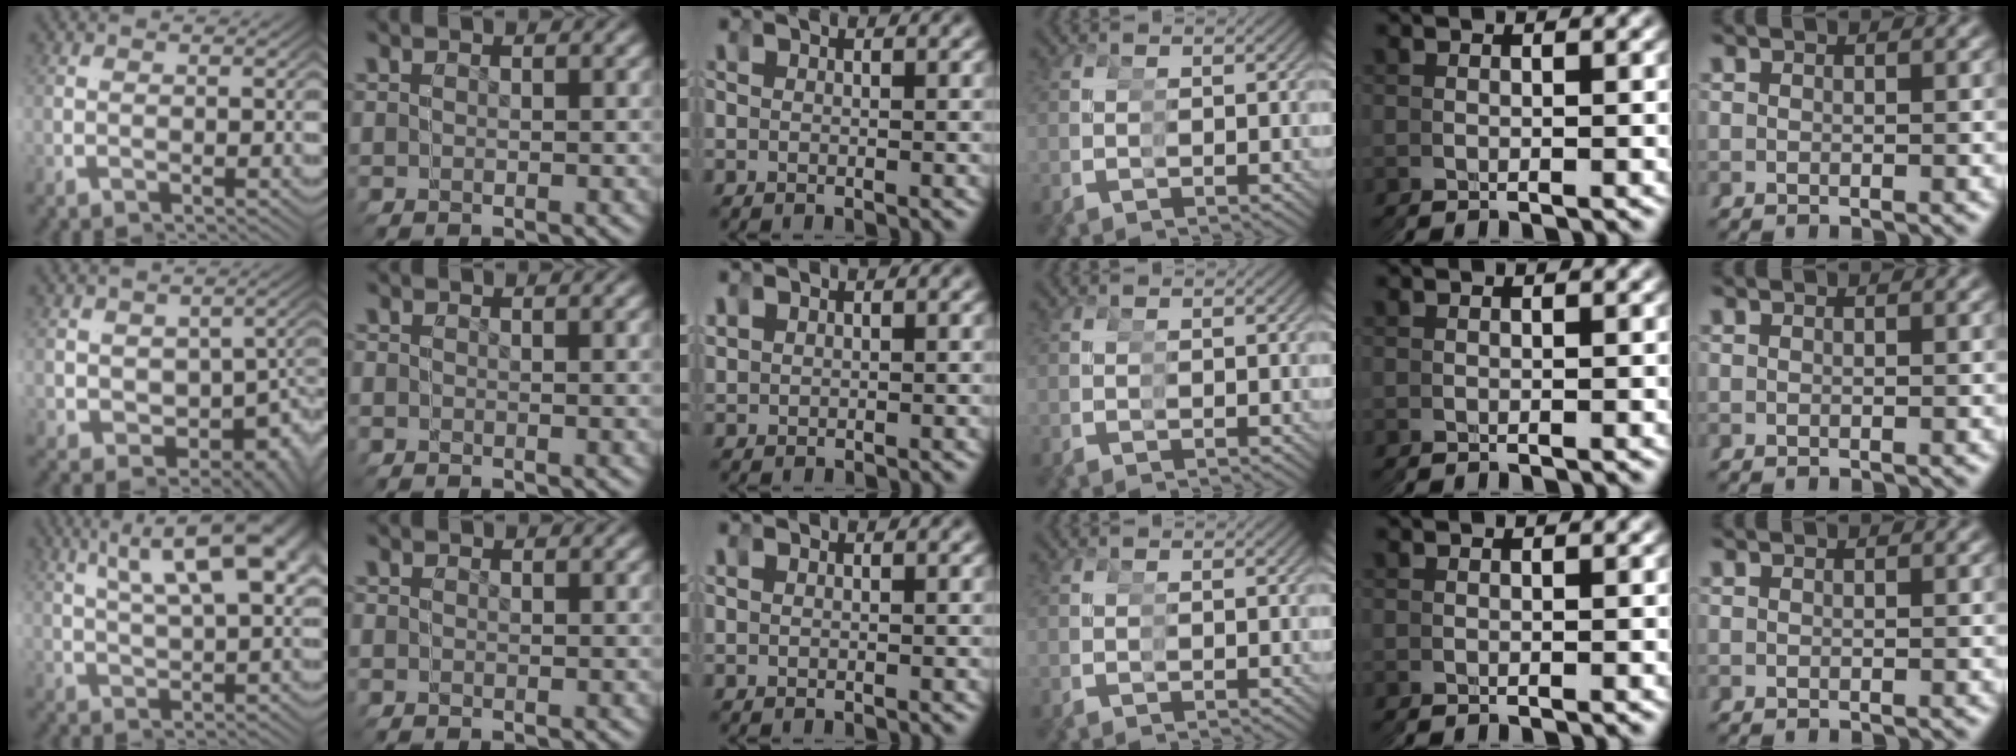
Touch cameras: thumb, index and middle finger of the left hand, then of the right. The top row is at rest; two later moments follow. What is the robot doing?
{"motion": "grasp_and_lifting", "object": "tape"}